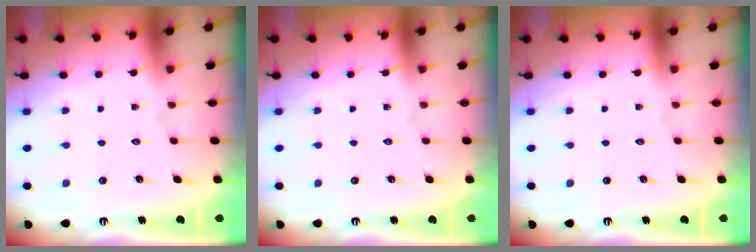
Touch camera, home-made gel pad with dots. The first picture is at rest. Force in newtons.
{"total": 0.0}
{"total": 0.0}